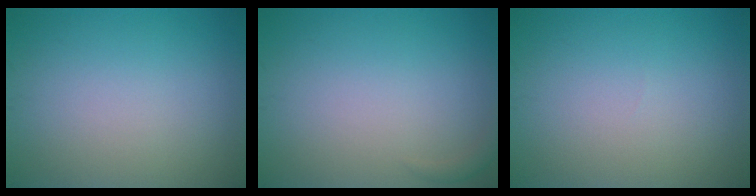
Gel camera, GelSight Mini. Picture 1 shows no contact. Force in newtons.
{"total": 0.7, "press": 0.7, "slide": 0.1}
{"total": 0.0}